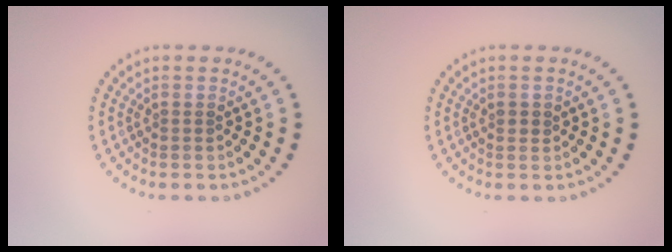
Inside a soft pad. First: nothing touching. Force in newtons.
{"total": 0.8, "press": 0.8, "slide": 0.2}